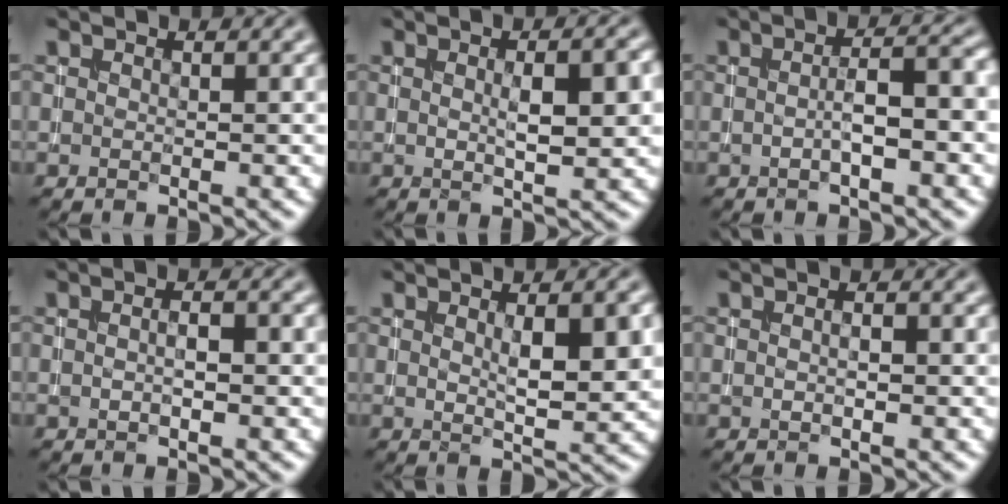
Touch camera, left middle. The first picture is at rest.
{"total": 4.3, "force": [0.4, 1.1, 4.1], "torque": [-0.059, 0.004, 0.007]}
{"total": 3.9, "force": [-0.4, 0.9, 3.8], "torque": [-0.062, 0.007, -0.007]}
{"total": 1.9, "force": [-0.1, 0.6, 1.8], "torque": [-0.023, -0.003, -0.004]}
{"total": 4.5, "force": [0.9, 1.2, 4.2], "torque": [-0.062, 0.001, 0.018]}
{"total": 0.9, "force": [-0.1, 0.3, 0.9], "torque": [-0.012, -0.003, 0.000]}